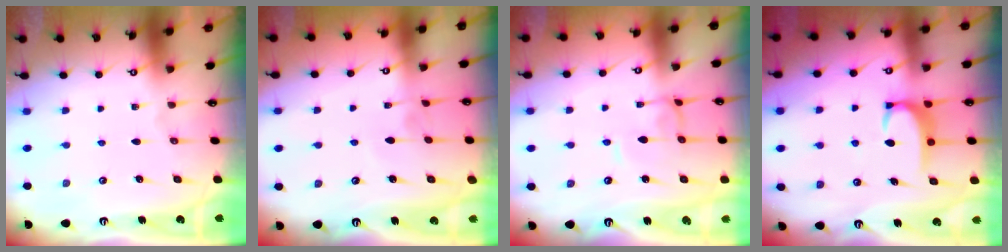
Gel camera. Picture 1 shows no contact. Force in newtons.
{"total": 4.4, "press": 4.4, "slide": 0.2}
{"total": 1.4, "press": 1.4, "slide": 0.2}
{"total": 3.4, "press": 3.4, "slide": 0.4}